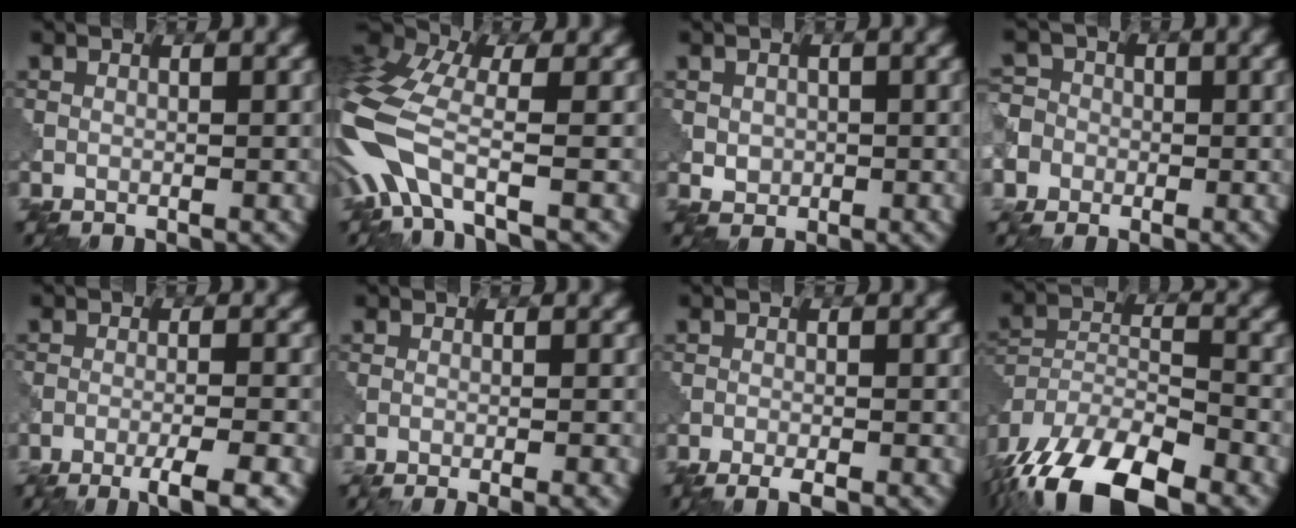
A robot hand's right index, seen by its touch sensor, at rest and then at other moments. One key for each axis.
{"total": 8.2, "fx": -2.8, "fy": 3.9, "fz": 6.7, "tx": -0.176, "ty": -0.009, "tz": -0.060}
{"total": 1.5, "fx": 0.0, "fy": 1.5, "fz": 0.2, "tx": -0.013, "ty": -0.002, "tz": 0.010}
{"total": 5.8, "fx": -2.8, "fy": 5.1, "fz": 0.6, "tx": -0.038, "ty": -0.009, "tz": -0.065}
{"total": 3.8, "fx": -2.9, "fy": 0.2, "fz": 2.4, "tx": -0.035, "ty": -0.003, "tz": -0.048}
{"total": 3.4, "fx": -1.3, "fy": 1.5, "fz": 2.8, "tx": -0.014, "ty": 0.000, "tz": -0.020}
{"total": 2.1, "fx": -1.7, "fy": 0.3, "fz": 1.1, "tx": -0.013, "ty": -0.001, "tz": -0.025}
{"total": 13.1, "fx": -10.5, "fy": 4.2, "fz": 6.6, "tx": -0.153, "ty": -0.024, "tz": -0.173}